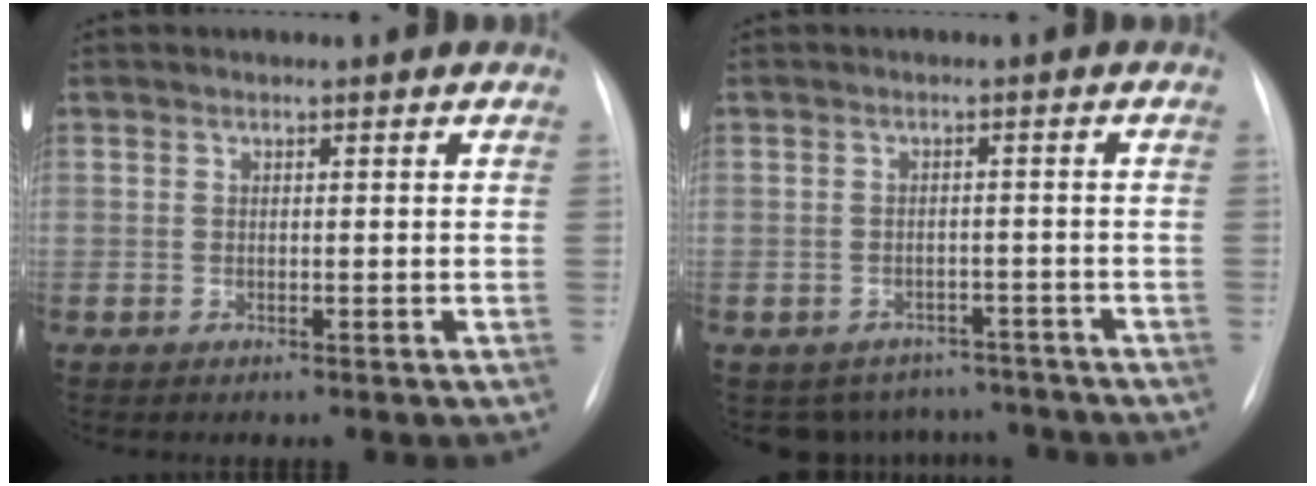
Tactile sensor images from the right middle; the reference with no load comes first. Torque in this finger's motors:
{"motor_torque": [0.20, -0.20, -0.02, 0.00]}